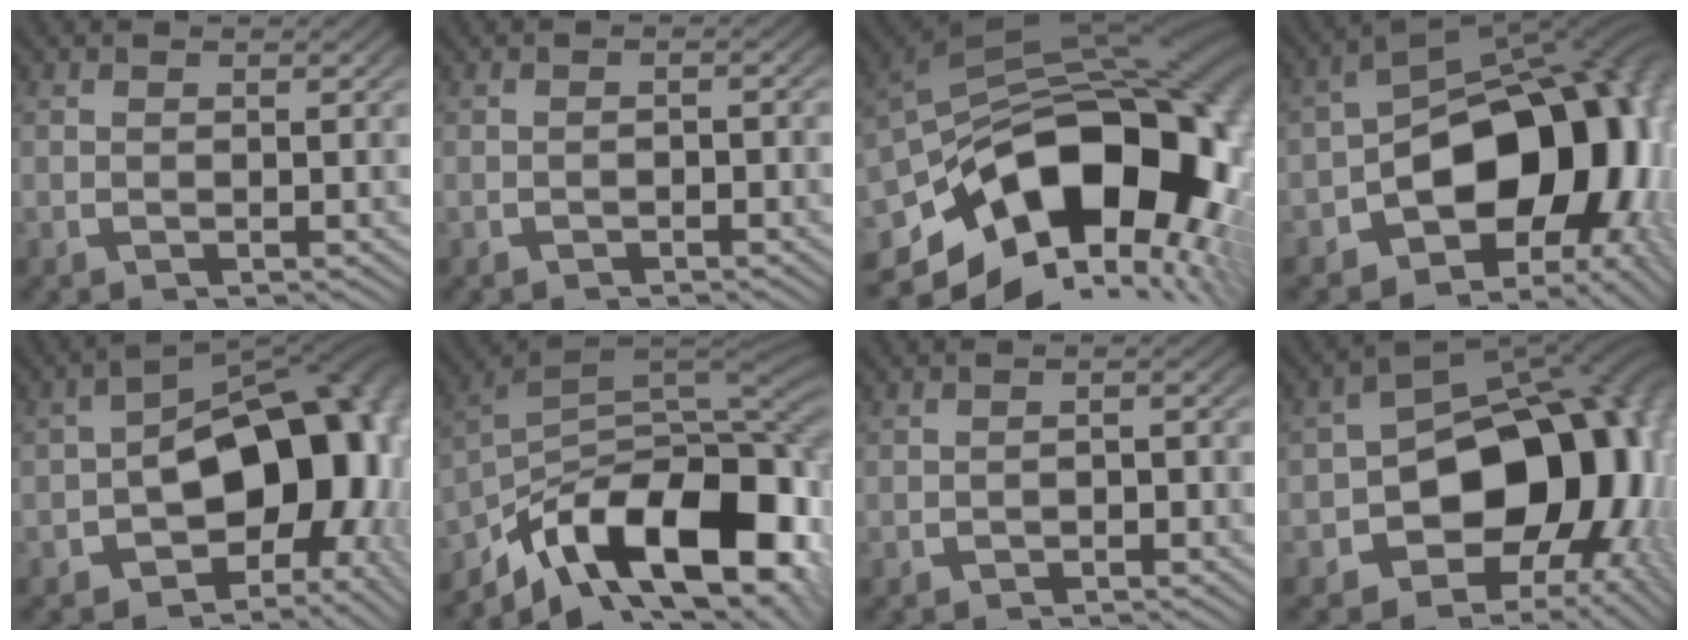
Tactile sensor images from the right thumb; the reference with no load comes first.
{"total": 1.0, "force": [-0.9, 0.3, 0.3], "torque": [-0.005, -0.004, -0.013]}
{"total": 26.4, "force": [-2.5, 16.1, 20.8], "torque": [-0.340, -0.047, -0.020]}
{"total": 21.9, "force": [-2.0, 13.7, 16.9], "torque": [-0.273, -0.054, -0.019]}
{"total": 18.0, "force": [-2.0, 11.7, 13.6], "torque": [-0.214, -0.048, -0.014]}
{"total": 19.8, "force": [-3.2, 11.4, 15.8], "torque": [-0.252, -0.049, -0.033]}
{"total": 1.3, "force": [-1.1, 0.4, 0.5], "torque": [-0.007, -0.005, -0.016]}
{"total": 20.5, "force": [-2.7, 13.8, 14.9], "torque": [-0.259, -0.065, -0.023]}